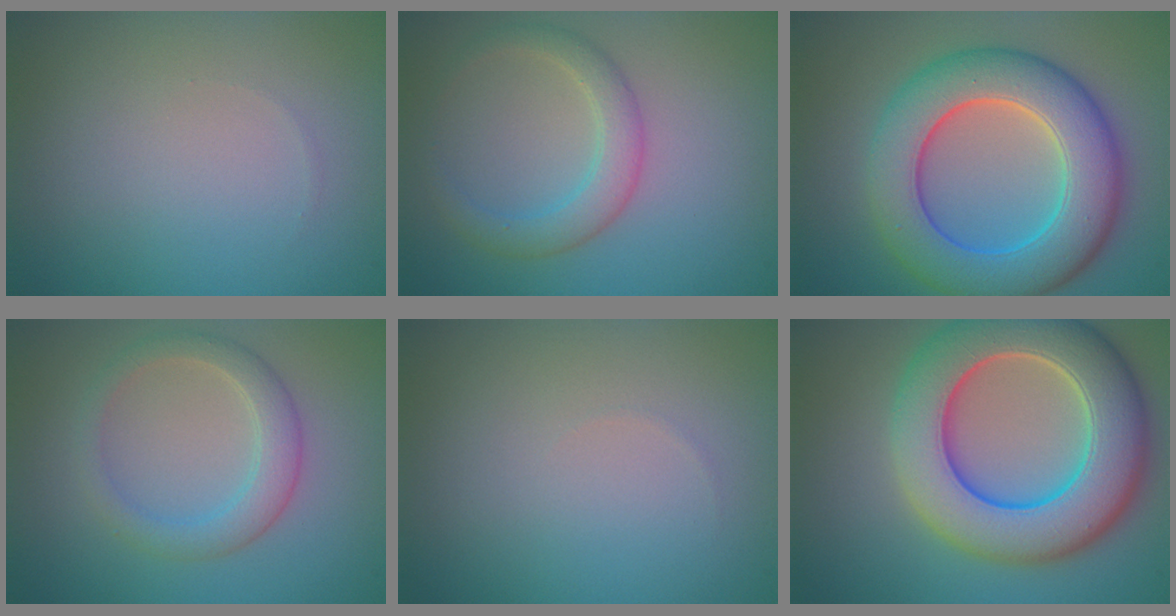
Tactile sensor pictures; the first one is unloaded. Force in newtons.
{"total": 3.1, "press": 3.1, "slide": 0.3}
{"total": 9.4, "press": 9.4, "slide": 0.5}
{"total": 2.8, "press": 2.8, "slide": 0.2}
{"total": 0.0}
{"total": 11.2, "press": 11.1, "slide": 0.9}